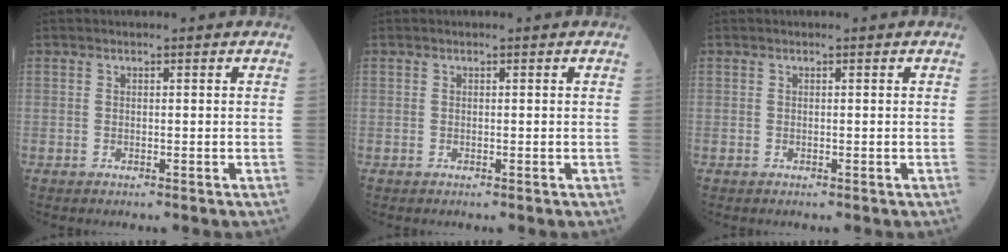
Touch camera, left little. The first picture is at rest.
{"total": 0.0}
{"total": 0.0}